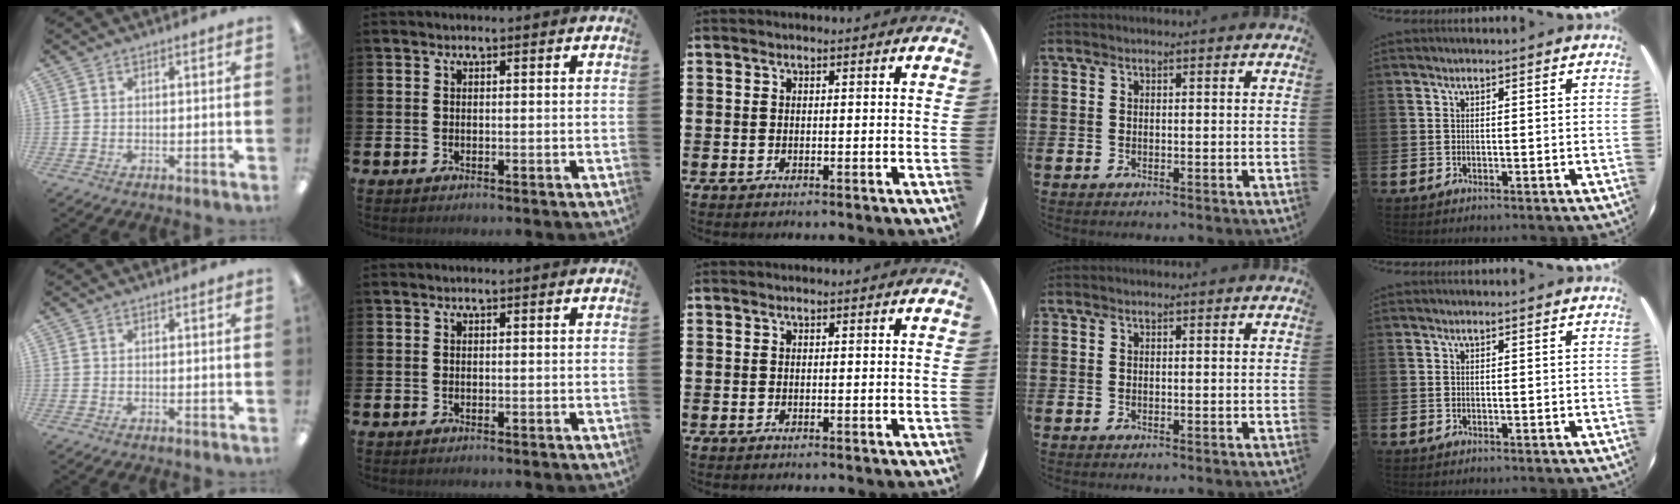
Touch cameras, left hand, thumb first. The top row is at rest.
{}